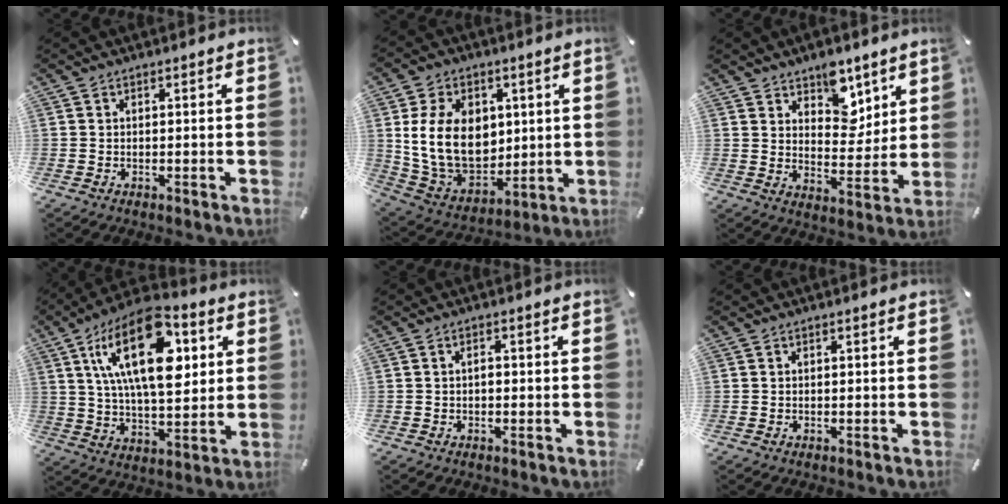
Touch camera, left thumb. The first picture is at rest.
{"total": 17.4, "force": [3.0, 13.3, 10.8], "torque": [-0.227, -0.014, 0.055]}
{"total": 10.0, "force": [6.7, 6.2, 4.1], "torque": [-0.036, -0.047, 0.118]}
{"total": 22.3, "force": [7.9, 11.2, 17.6], "torque": [-0.321, -0.018, 0.123]}
{"total": 1.2, "force": [-0.2, 0.6, 1.0], "torque": [-0.020, 0.002, -0.005]}
{"total": 0.0}